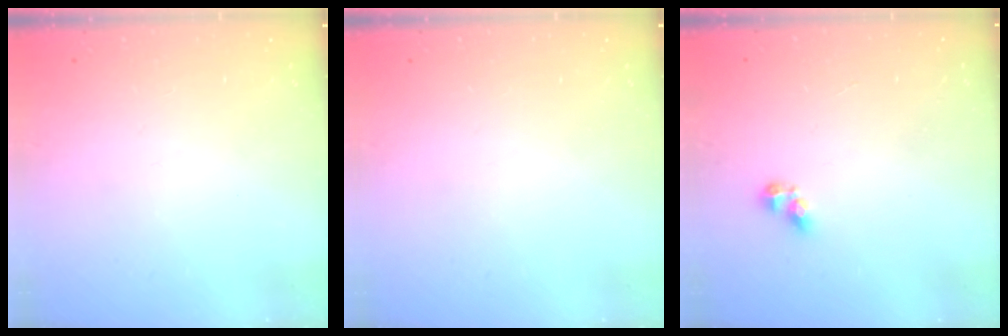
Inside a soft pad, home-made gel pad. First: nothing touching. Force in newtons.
{"total": 0.0}
{"total": 3.4, "press": 3.4, "slide": 0.5}